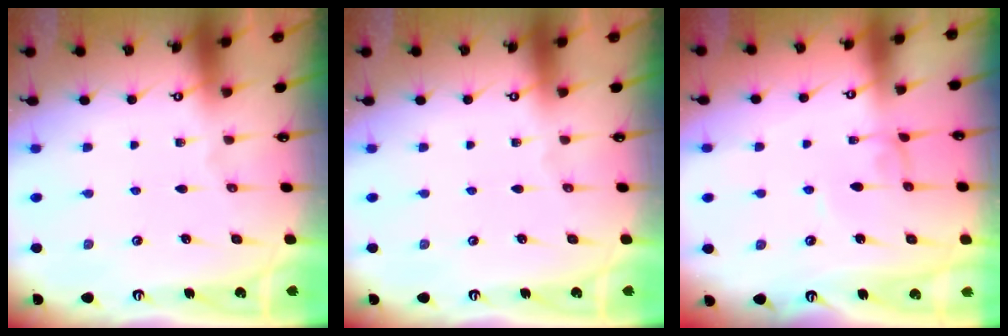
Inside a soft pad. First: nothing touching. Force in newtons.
{"total": 0.0}
{"total": 0.0}